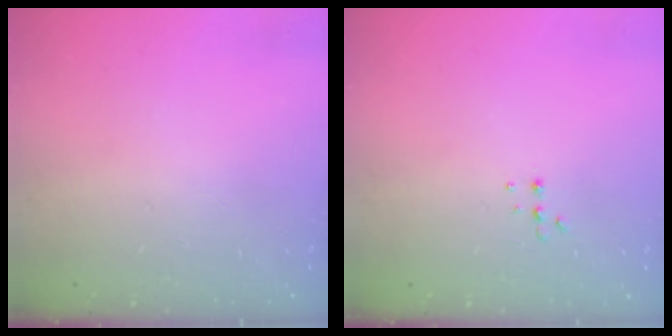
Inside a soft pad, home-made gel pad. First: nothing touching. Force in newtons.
{"total": 4.4, "press": 4.3, "slide": 1.0}